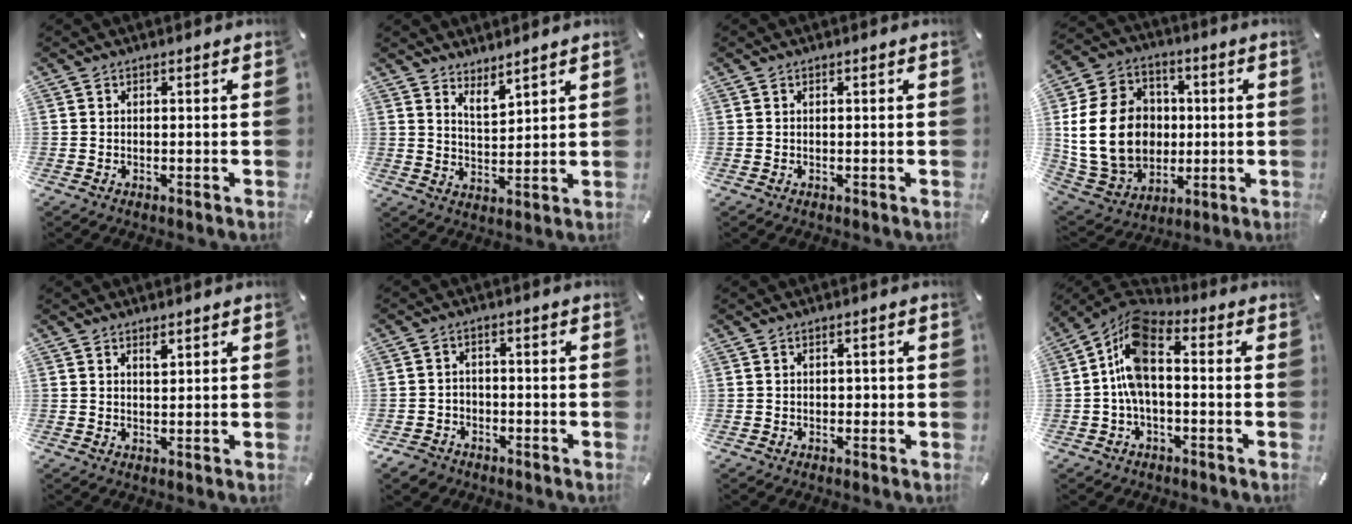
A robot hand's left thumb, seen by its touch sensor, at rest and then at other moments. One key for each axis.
{"total": 4.4, "fx": 4.4, "fy": 0.6, "fz": 0.2, "tx": -0.008, "ty": -0.030, "tz": 0.082}
{"total": 0.0}
{"total": 20.1, "fx": -0.1, "fy": 16.5, "fz": 11.5, "tx": -0.230, "ty": 0.011, "tz": 0.003}
{"total": 1.8, "fx": 1.4, "fy": 0.5, "fz": 1.0, "tx": -0.014, "ty": -0.004, "tz": 0.023}
{"total": 4.4, "fx": -2.6, "fy": 3.5, "fz": 0.5, "tx": -0.021, "ty": 0.013, "tz": -0.053}
{"total": 0.9, "fx": -0.2, "fy": 0.9, "fz": 0.0, "tx": 0.006, "ty": 0.002, "tz": -0.008}
{"total": 10.8, "fx": -0.3, "fy": 5.5, "fz": 9.2, "tx": -0.203, "ty": 0.000, "tz": -0.007}